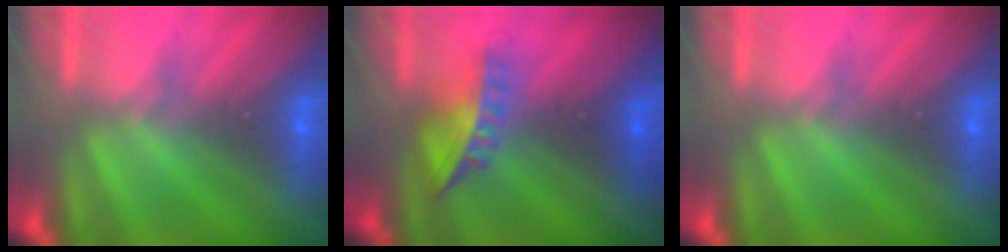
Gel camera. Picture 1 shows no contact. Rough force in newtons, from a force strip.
{"total": 6.1}
{"total": 0.0}